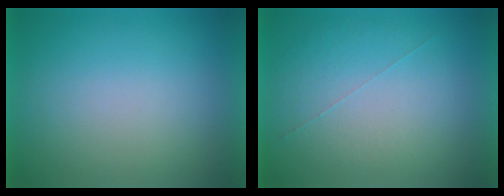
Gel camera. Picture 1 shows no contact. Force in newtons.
{"total": 1.0}